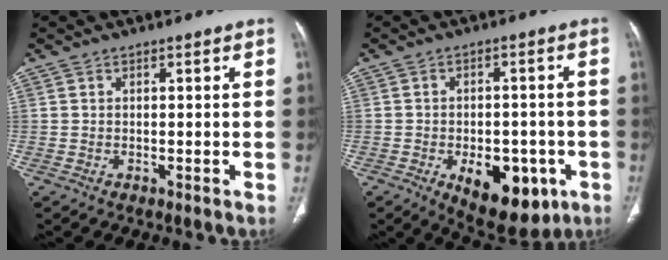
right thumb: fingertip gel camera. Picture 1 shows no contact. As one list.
[{"total": 13.5, "force": [-5.4, 7.5, 9.8], "torque": [-0.107, 0.013, -0.061]}]